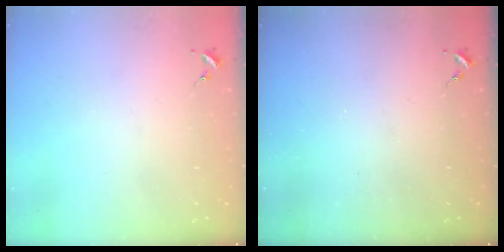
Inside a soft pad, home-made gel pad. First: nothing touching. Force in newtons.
{"total": 0.0}